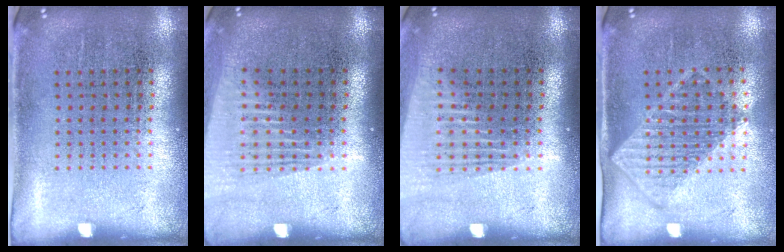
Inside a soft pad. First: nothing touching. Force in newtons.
{"total": 1.4, "press": 1.2, "slide": 0.7}
{"total": 1.4, "press": 1.2, "slide": 0.7}
{"total": 1.3, "press": 1.1, "slide": 0.6}